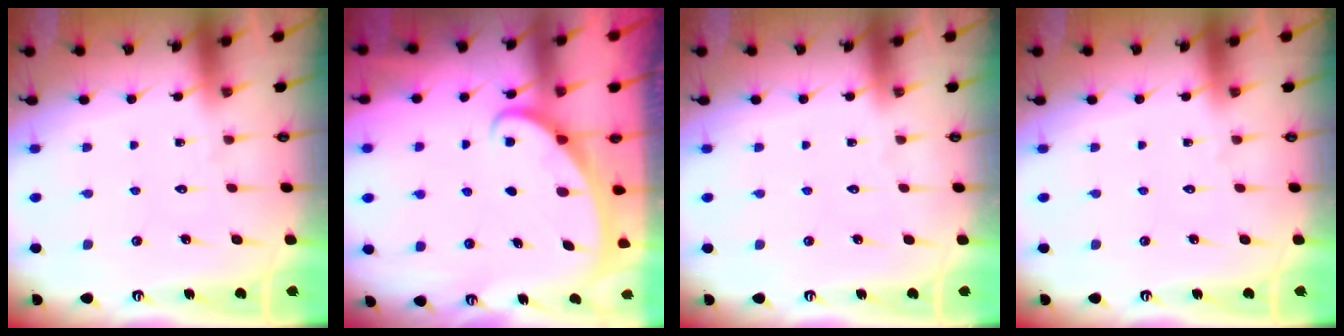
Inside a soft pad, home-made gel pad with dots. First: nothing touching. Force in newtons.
{"total": 2.1, "press": 2.1, "slide": 0.1}
{"total": 0.0}
{"total": 0.0}